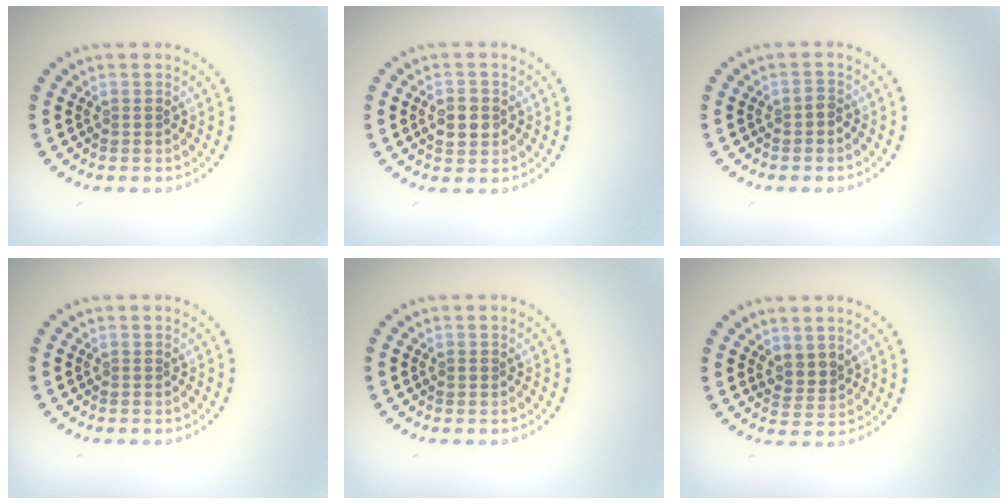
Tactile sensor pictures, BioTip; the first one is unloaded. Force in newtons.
{"total": 2.9, "press": 2.9, "slide": 0.1}
{"total": 0.8, "press": 0.7, "slide": 0.4}
{"total": 0.0}
{"total": 0.5, "press": 0.5, "slide": 0.1}
{"total": 1.9, "press": 1.5, "slide": 1.2}